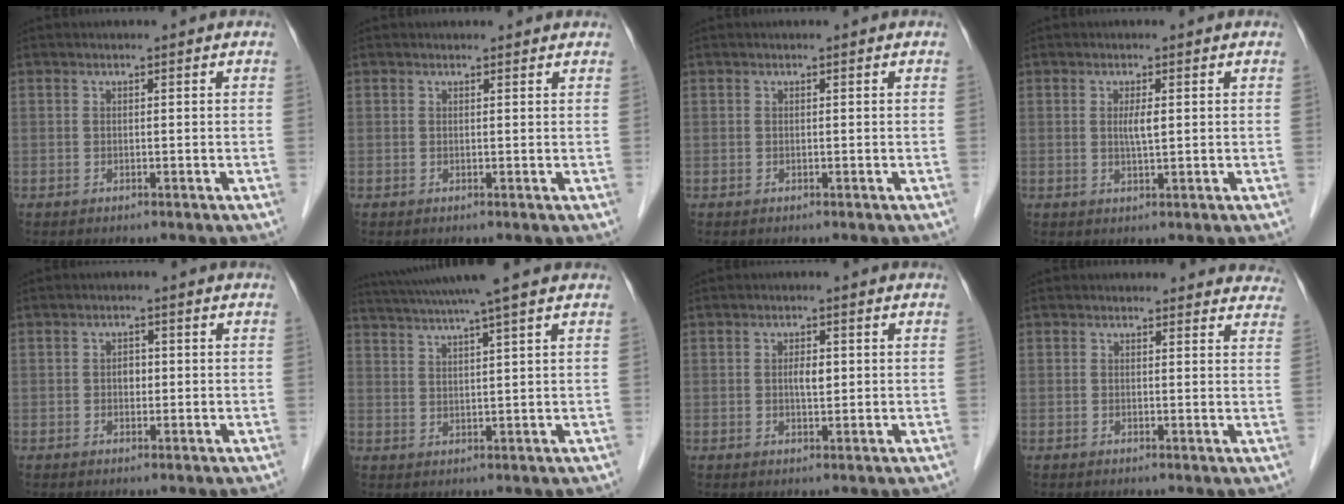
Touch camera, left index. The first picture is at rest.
{"total": 2.0, "force": [2.0, 0.5, 0.3], "torque": [-0.012, 0.007, 0.018]}
{"total": 0.0}
{"total": 2.2, "force": [0.3, 0.2, 2.1], "torque": [-0.041, -0.003, 0.005]}
{"total": 1.6, "force": [-0.1, 1.1, 1.1], "torque": [-0.017, 0.003, -0.002]}
{"total": 10.7, "force": [9.1, -1.8, 5.3], "torque": [-0.096, 0.016, 0.133]}
{"total": 2.3, "force": [0.2, 0.9, 2.1], "torque": [-0.037, -0.001, 0.003]}
{"total": 8.7, "force": [8.2, 2.7, 0.8], "torque": [0.035, -0.009, 0.056]}